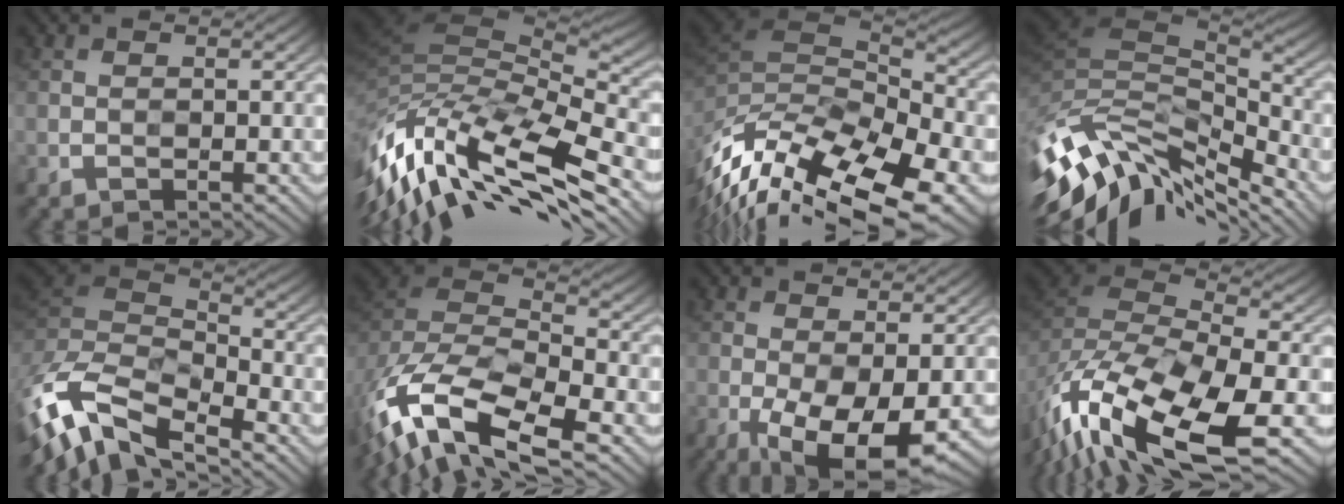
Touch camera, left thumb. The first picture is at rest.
{"total": 16.7, "force": [-9.2, 6.7, 12.2], "torque": [-0.291, -0.024, -0.150]}
{"total": 16.7, "force": [-8.3, 8.0, 12.1], "torque": [-0.238, -0.015, -0.095]}
{"total": 14.2, "force": [-8.3, 6.0, 9.9], "torque": [-0.228, -0.020, -0.129]}
{"total": 12.0, "force": [-6.7, 5.4, 8.5], "torque": [-0.205, -0.007, -0.124]}
{"total": 15.1, "force": [-9.2, 6.7, 10.0], "torque": [-0.235, -0.026, -0.163]}
{"total": 10.0, "force": [-3.4, 3.9, 8.6], "torque": [-0.164, -0.020, -0.047]}
{"total": 17.9, "force": [-10.2, 7.7, 12.5], "torque": [-0.317, -0.050, -0.161]}